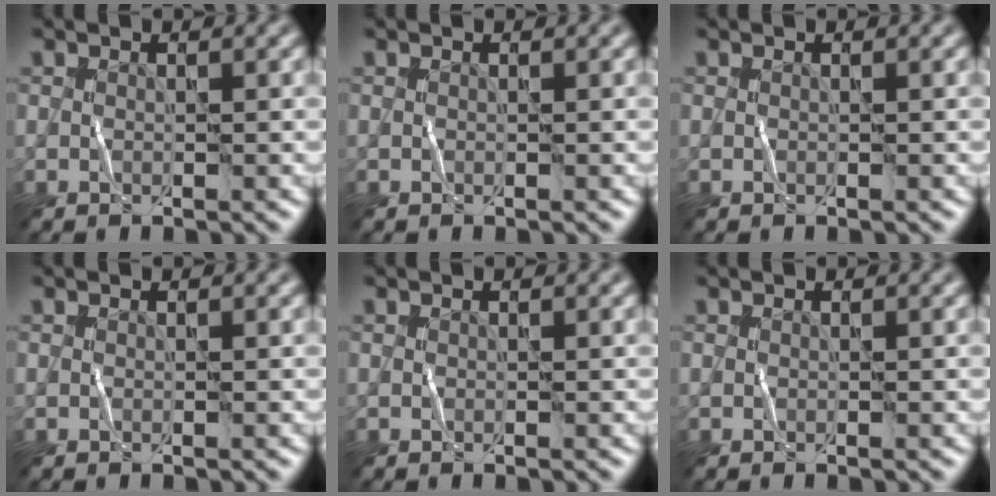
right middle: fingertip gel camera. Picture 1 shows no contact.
{"total": 0.0}
{"total": 0.0}
{"total": 0.0}
{"total": 0.0}
{"total": 0.0}